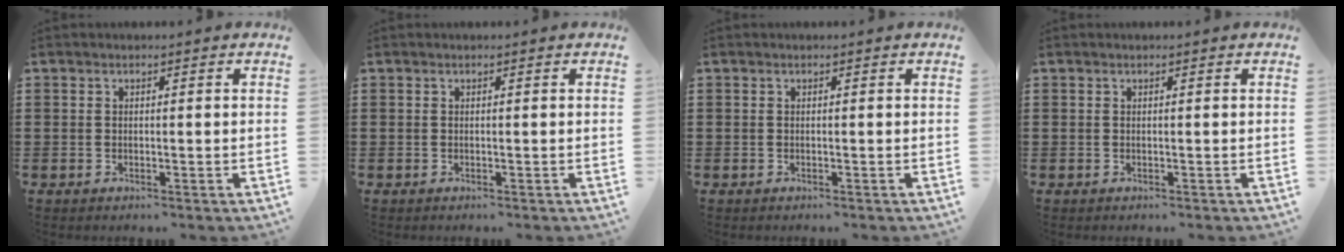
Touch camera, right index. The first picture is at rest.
{"total": 0.0}
{"total": 0.0}
{"total": 0.0}